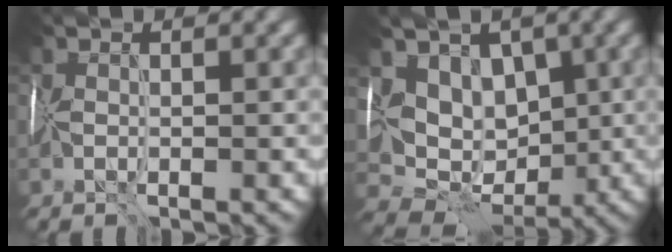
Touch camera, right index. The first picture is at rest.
{"total": 6.9, "force": [2.5, 5.3, 3.5], "torque": [-0.038, 0.001, 0.042]}